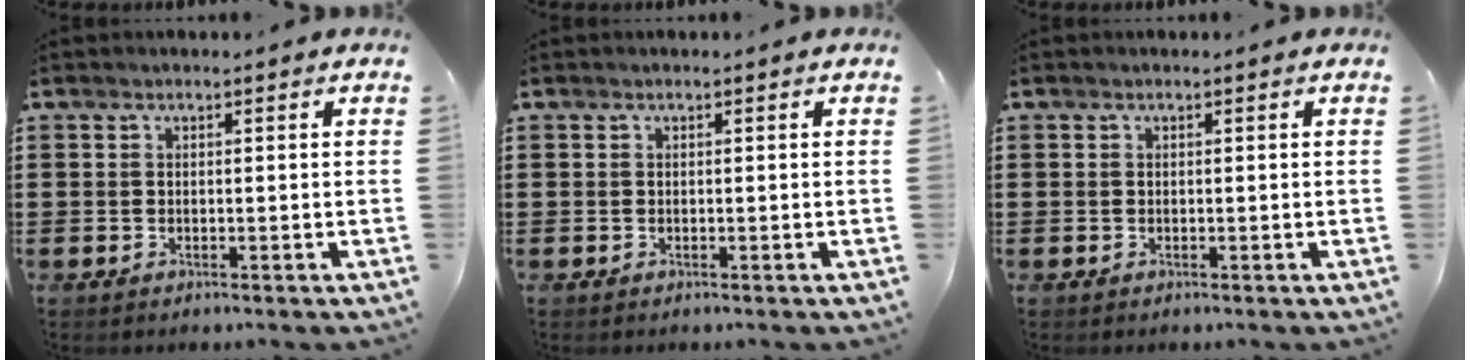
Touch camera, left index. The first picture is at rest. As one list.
[{"total": 0.0}, {"total": 0.0}]